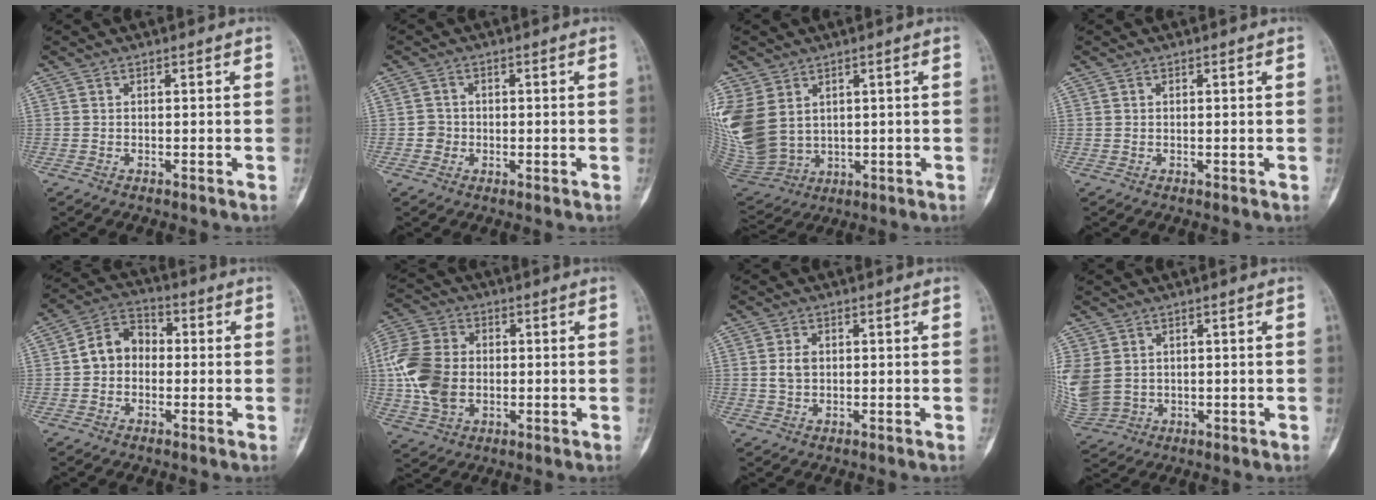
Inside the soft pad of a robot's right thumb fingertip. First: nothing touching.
{"total": 2.2, "force": [-0.5, 2.1, 0.3], "torque": [0.009, 0.008, -0.013]}
{"total": 13.5, "force": [3.5, 10.4, 7.9], "torque": [-0.182, -0.012, 0.099]}
{"total": 0.0}
{"total": 7.8, "force": [-0.2, 6.3, 4.6], "torque": [-0.057, 0.029, -0.019]}
{"total": 13.7, "force": [-0.4, 10.0, 9.4], "torque": [-0.188, 0.010, -0.008]}
{"total": 2.7, "force": [0.2, 1.9, 1.9], "torque": [-0.033, 0.004, 0.006]}
{"total": 11.7, "force": [1.2, 9.9, 6.2], "torque": [-0.176, 0.008, 0.048]}